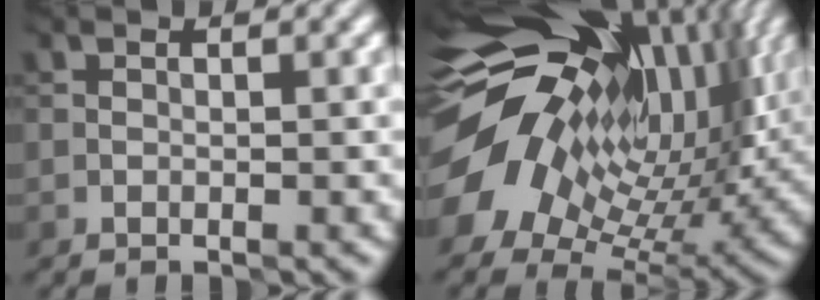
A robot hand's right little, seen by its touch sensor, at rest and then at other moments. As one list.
[{"total": 18.5, "force": [4.8, 10.8, 14.2], "torque": [-0.229, -0.004, 0.107]}]